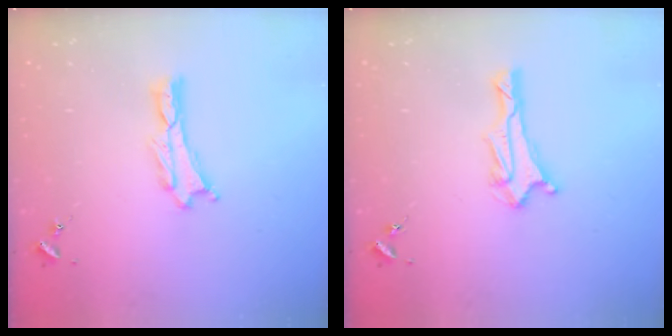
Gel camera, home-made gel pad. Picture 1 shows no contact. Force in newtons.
{"total": 2.9, "press": 2.8, "slide": 0.7}